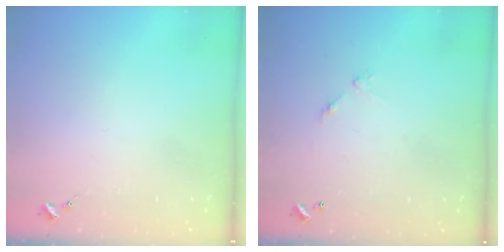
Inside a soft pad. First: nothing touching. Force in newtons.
{"total": 5.9, "press": 5.9, "slide": 0.4}